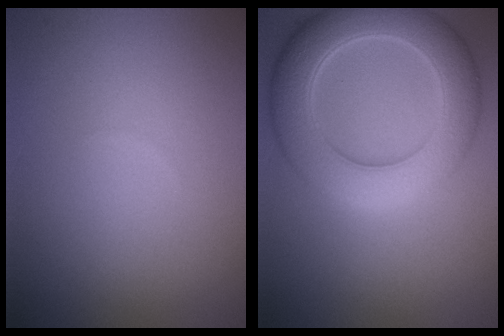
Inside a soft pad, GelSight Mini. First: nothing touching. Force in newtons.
{"total": 7.5, "press": 7.5, "slide": 0.2}